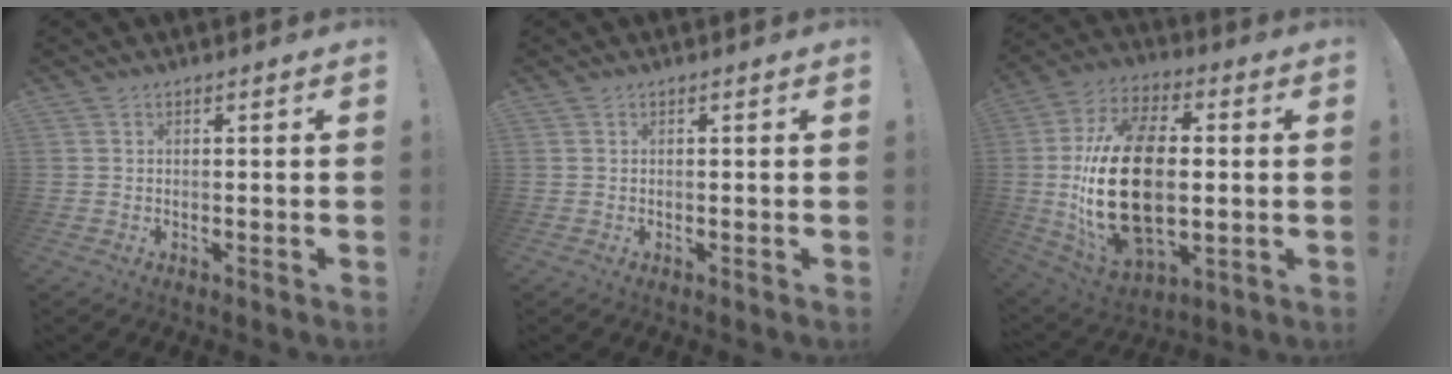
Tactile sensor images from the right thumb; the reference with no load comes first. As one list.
[{"total": 0.0}, {"total": 27.3, "force": [-0.3, 15.9, 22.2], "torque": [-0.437, 0.000, 0.005]}]